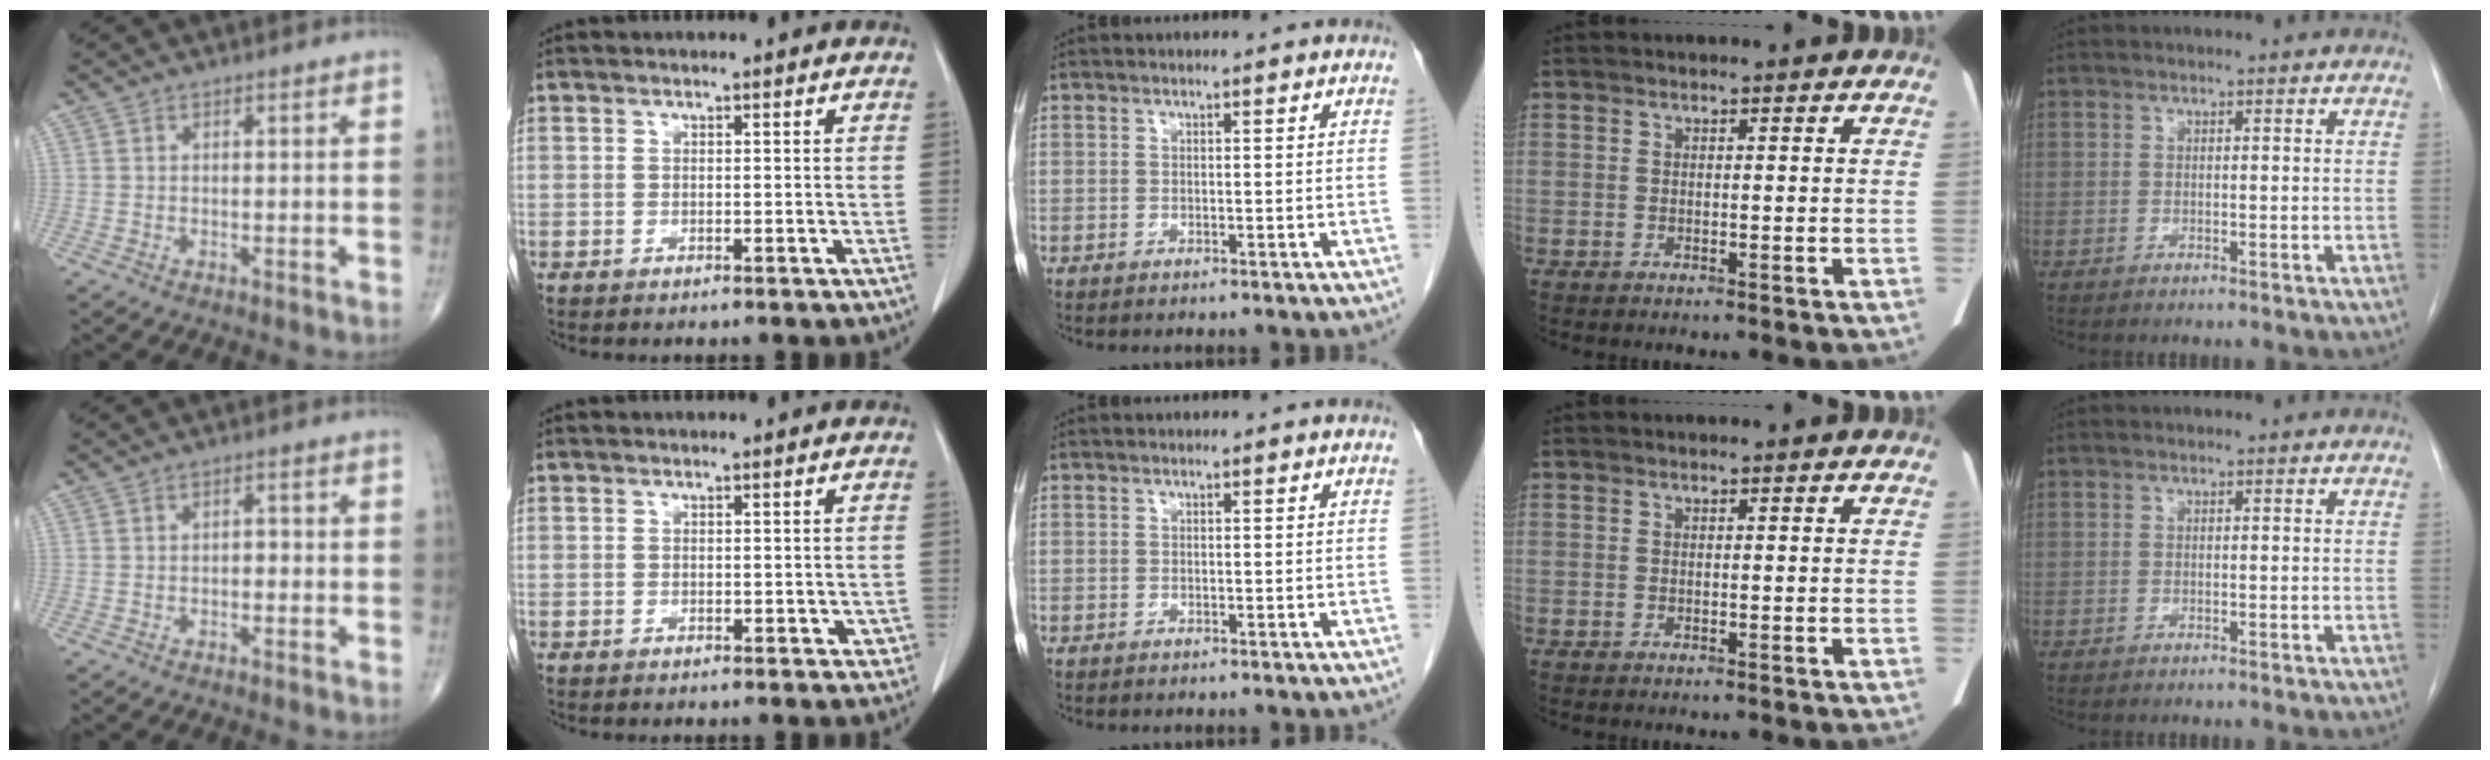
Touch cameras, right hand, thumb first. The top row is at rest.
{"thumb": {"total": 1.5, "force": [-0.3, 1.0, 1.1], "torque": [-0.009, 0.004, -0.008]}, "index": {"total": 2.3, "force": [-0.3, 1.4, 1.8], "torque": [-0.010, 0.005, 0.001]}}